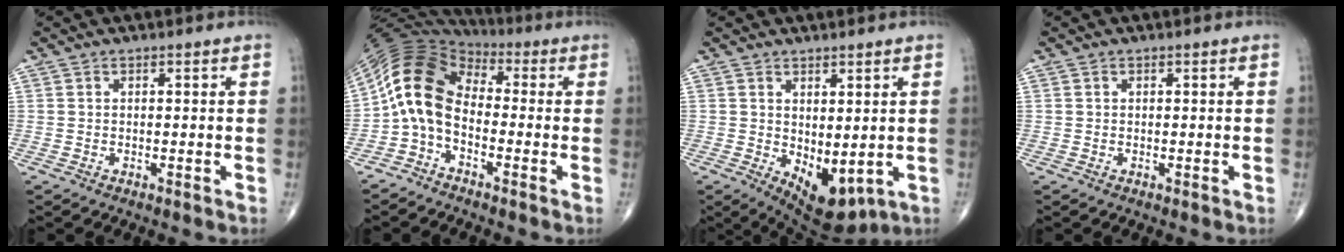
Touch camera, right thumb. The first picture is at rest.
{"total": 10.9, "force": [-1.7, 7.2, 8.0], "torque": [-0.142, 0.049, -0.049]}
{"total": 8.6, "force": [-0.9, 4.6, 7.2], "torque": [-0.084, -0.011, 0.010]}
{"total": 0.0}